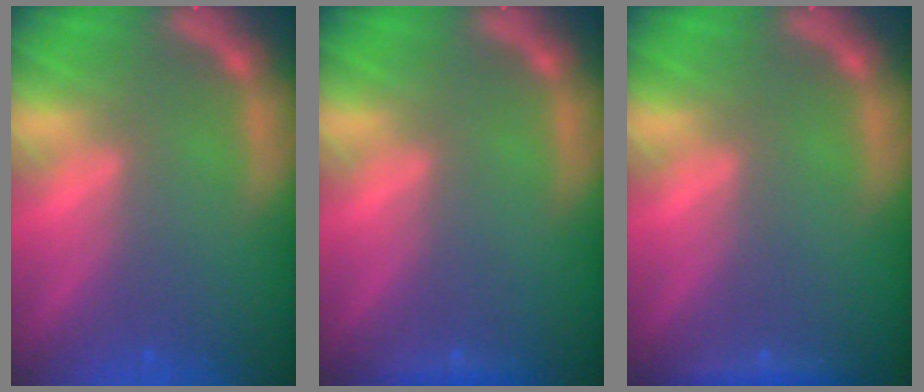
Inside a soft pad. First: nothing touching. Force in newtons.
{"total": 0.9}
{"total": 1.4}